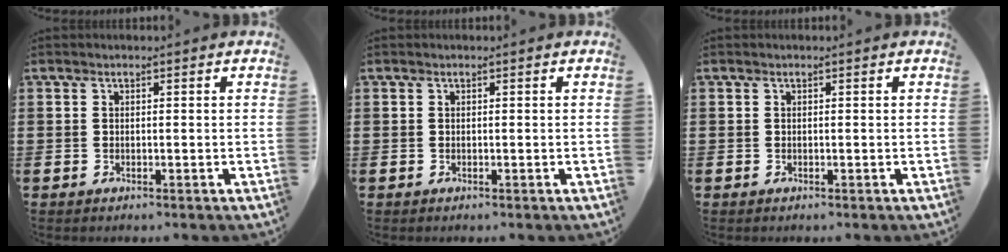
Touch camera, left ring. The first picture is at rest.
{"total": 0.0}
{"total": 0.0}